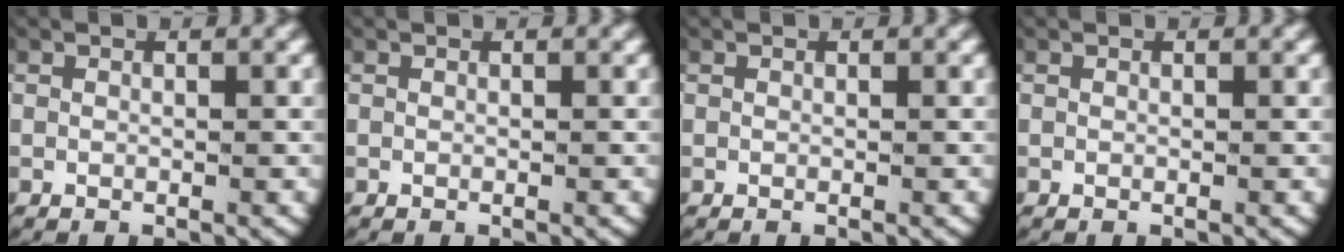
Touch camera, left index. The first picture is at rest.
{"total": 0.0}
{"total": 0.0}
{"total": 0.0}